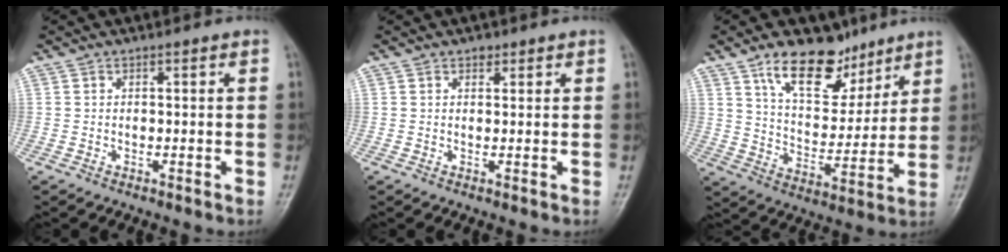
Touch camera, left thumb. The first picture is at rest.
{"total": 1.2, "force": [0.8, 0.8, 0.4], "torque": [0.003, -0.005, 0.010]}
{"total": 14.5, "force": [9.7, 7.8, 7.3], "torque": [-0.077, -0.062, 0.170]}